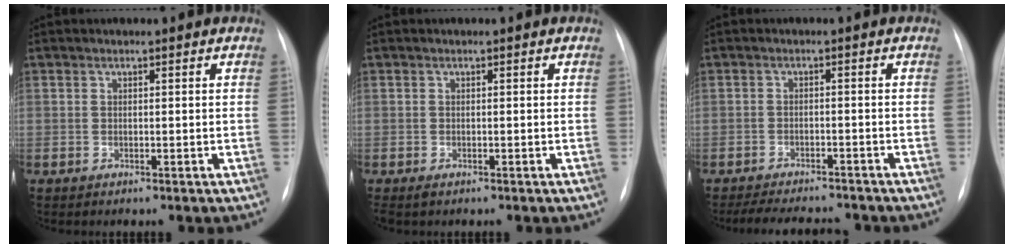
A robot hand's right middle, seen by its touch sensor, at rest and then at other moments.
{"total": 0.8, "force": [-0.5, 0.4, 0.5], "torque": [-0.009, -0.001, -0.004]}
{"total": 9.5, "force": [-8.7, 2.1, 3.3], "torque": [-0.054, 0.001, -0.118]}